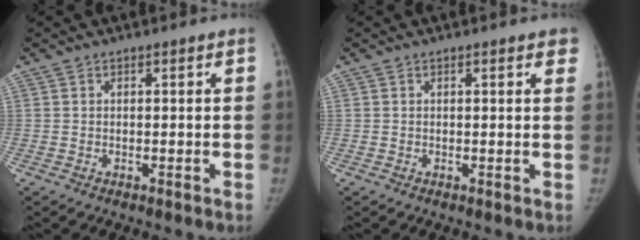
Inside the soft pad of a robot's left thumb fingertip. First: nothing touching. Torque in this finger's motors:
{"motor_torque": [0.32, 0.17, 0.44, -0.79, 0.04]}